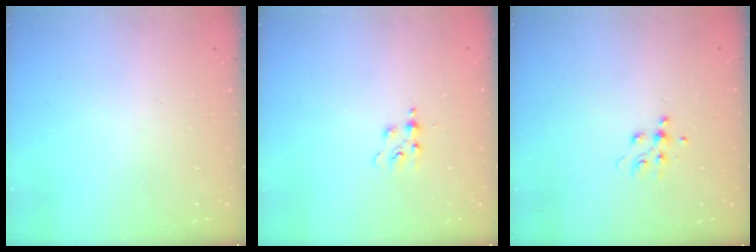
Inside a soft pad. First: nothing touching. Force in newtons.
{"total": 3.0, "press": 3.0, "slide": 0.3}
{"total": 6.8, "press": 6.7, "slide": 1.2}